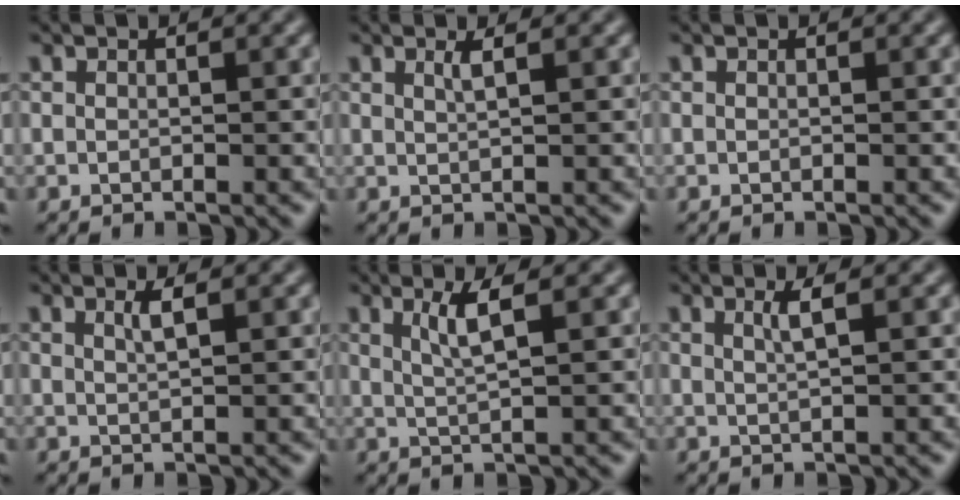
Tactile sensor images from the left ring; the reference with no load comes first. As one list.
[{"total": 1.4, "force": [0.7, 0.4, 1.1], "torque": [-0.014, 0.001, 0.009]}, {"total": 0.0}, {"total": 1.5, "force": [0.8, 0.3, 1.2], "torque": [-0.017, 0.001, 0.011]}, {"total": 2.7, "force": [1.2, 0.5, 2.4], "torque": [-0.042, -0.001, 0.022]}, {"total": 1.7, "force": [0.8, 0.5, 1.5], "torque": [-0.021, 0.001, 0.010]}]